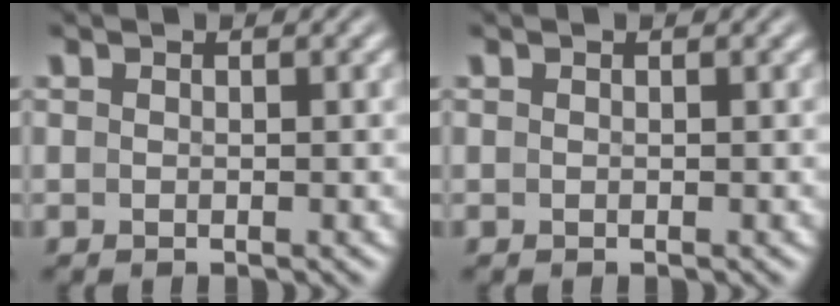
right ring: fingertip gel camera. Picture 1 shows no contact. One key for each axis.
{"total": 0.0}